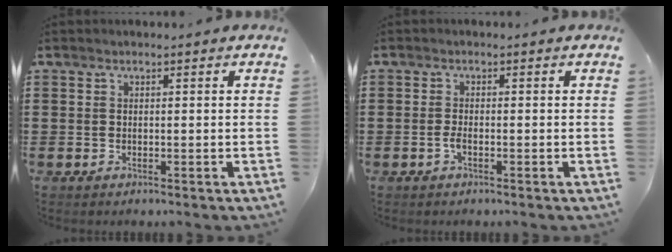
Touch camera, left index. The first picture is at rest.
{"total": 1.4, "force": [-0.5, 0.3, 1.3], "torque": [-0.032, -0.004, -0.011]}